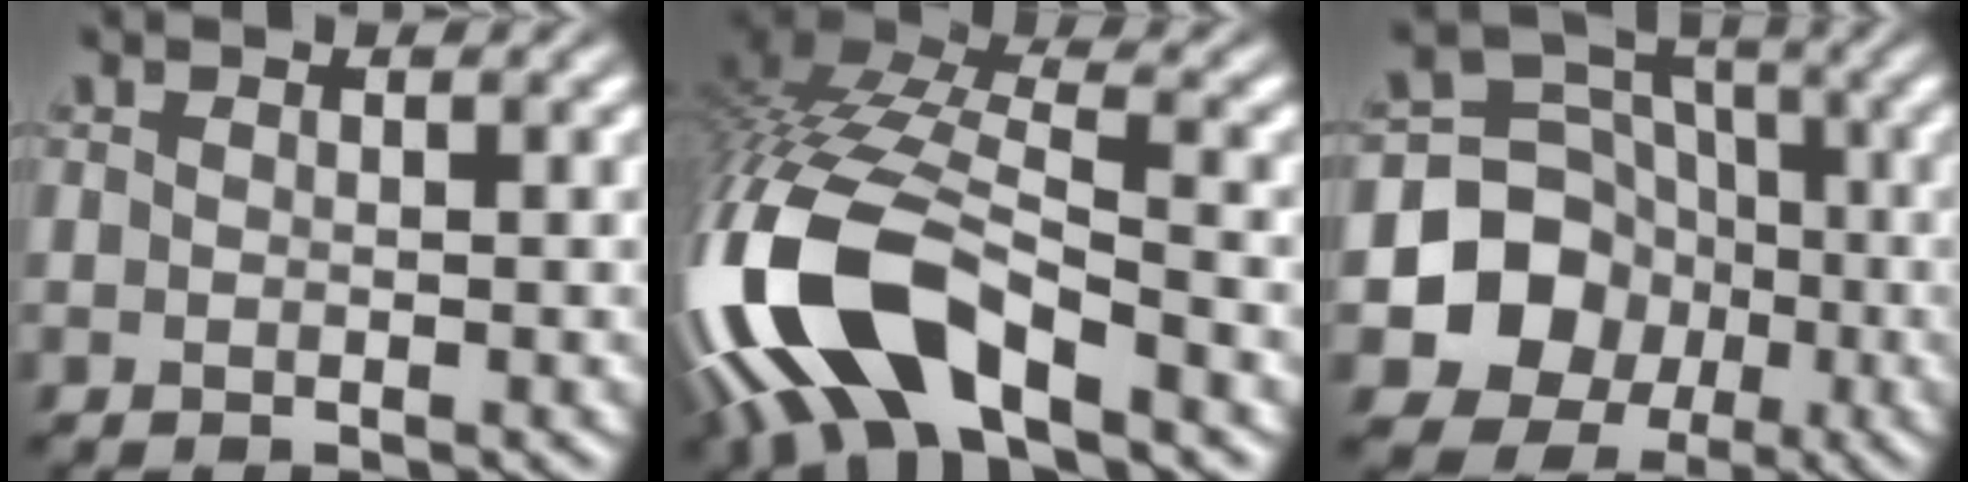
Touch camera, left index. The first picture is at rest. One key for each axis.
{"total": 13.9, "fx": -6.6, "fy": 5.9, "fz": 10.7, "tx": -0.241, "ty": -0.009, "tz": -0.124}
{"total": 6.4, "fx": -2.2, "fy": 5.7, "fz": 1.9, "tx": -0.023, "ty": -0.003, "tz": -0.040}